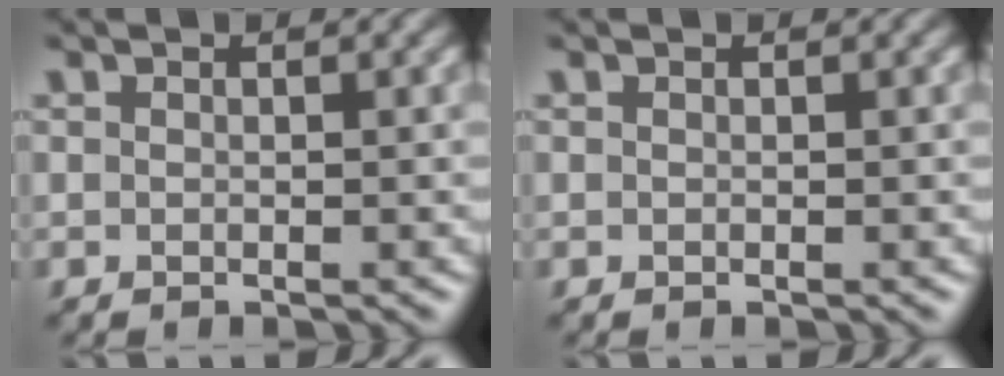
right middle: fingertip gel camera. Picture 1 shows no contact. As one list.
[{"total": 0.0}]